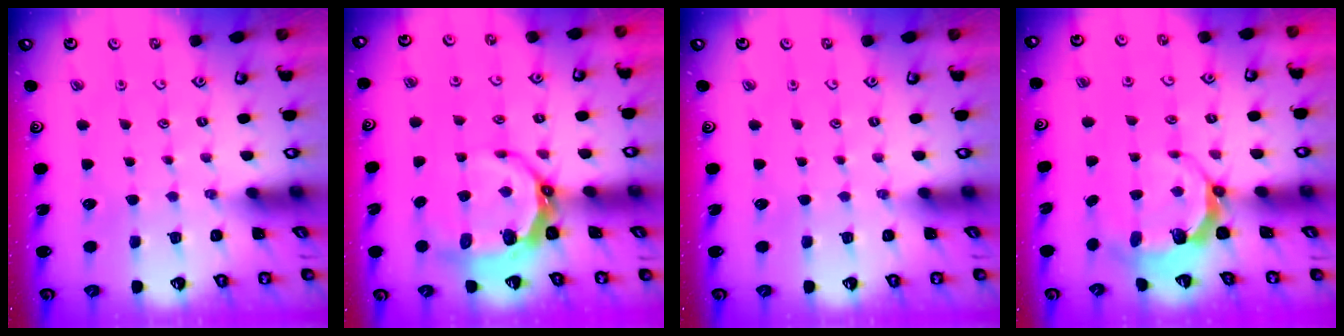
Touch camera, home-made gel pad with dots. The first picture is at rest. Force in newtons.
{"total": 7.0, "press": 6.2, "slide": 3.2}
{"total": 0.0}
{"total": 6.6, "press": 5.3, "slide": 3.9}